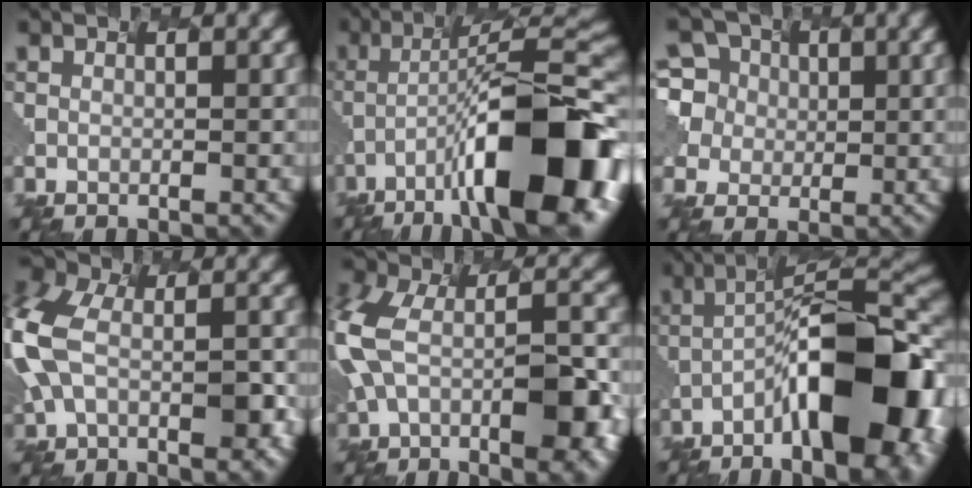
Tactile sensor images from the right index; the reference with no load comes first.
{"total": 14.4, "force": [-7.0, 3.9, 12.0], "torque": [-0.195, 0.004, -0.098]}
{"total": 8.2, "force": [3.1, 7.1, 2.6], "torque": [-0.083, 0.031, 0.055]}
{"total": 9.0, "force": [-1.9, 5.2, 7.1], "torque": [-0.199, 0.002, -0.026]}
{"total": 11.0, "force": [-2.7, 5.5, 9.1], "torque": [-0.217, -0.007, -0.025]}
{"total": 14.1, "force": [-6.2, 4.7, 11.8], "torque": [-0.184, 0.006, -0.079]}